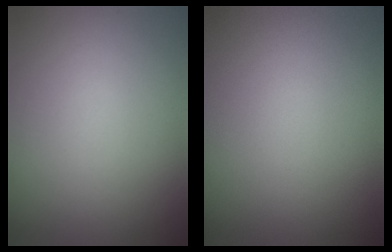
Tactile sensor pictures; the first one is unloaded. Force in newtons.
{"total": 0.0}